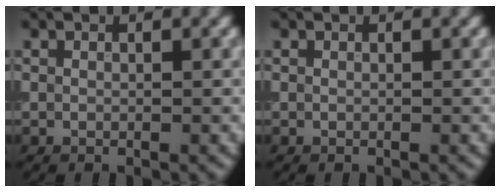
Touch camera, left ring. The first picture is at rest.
{"total": 0.0}